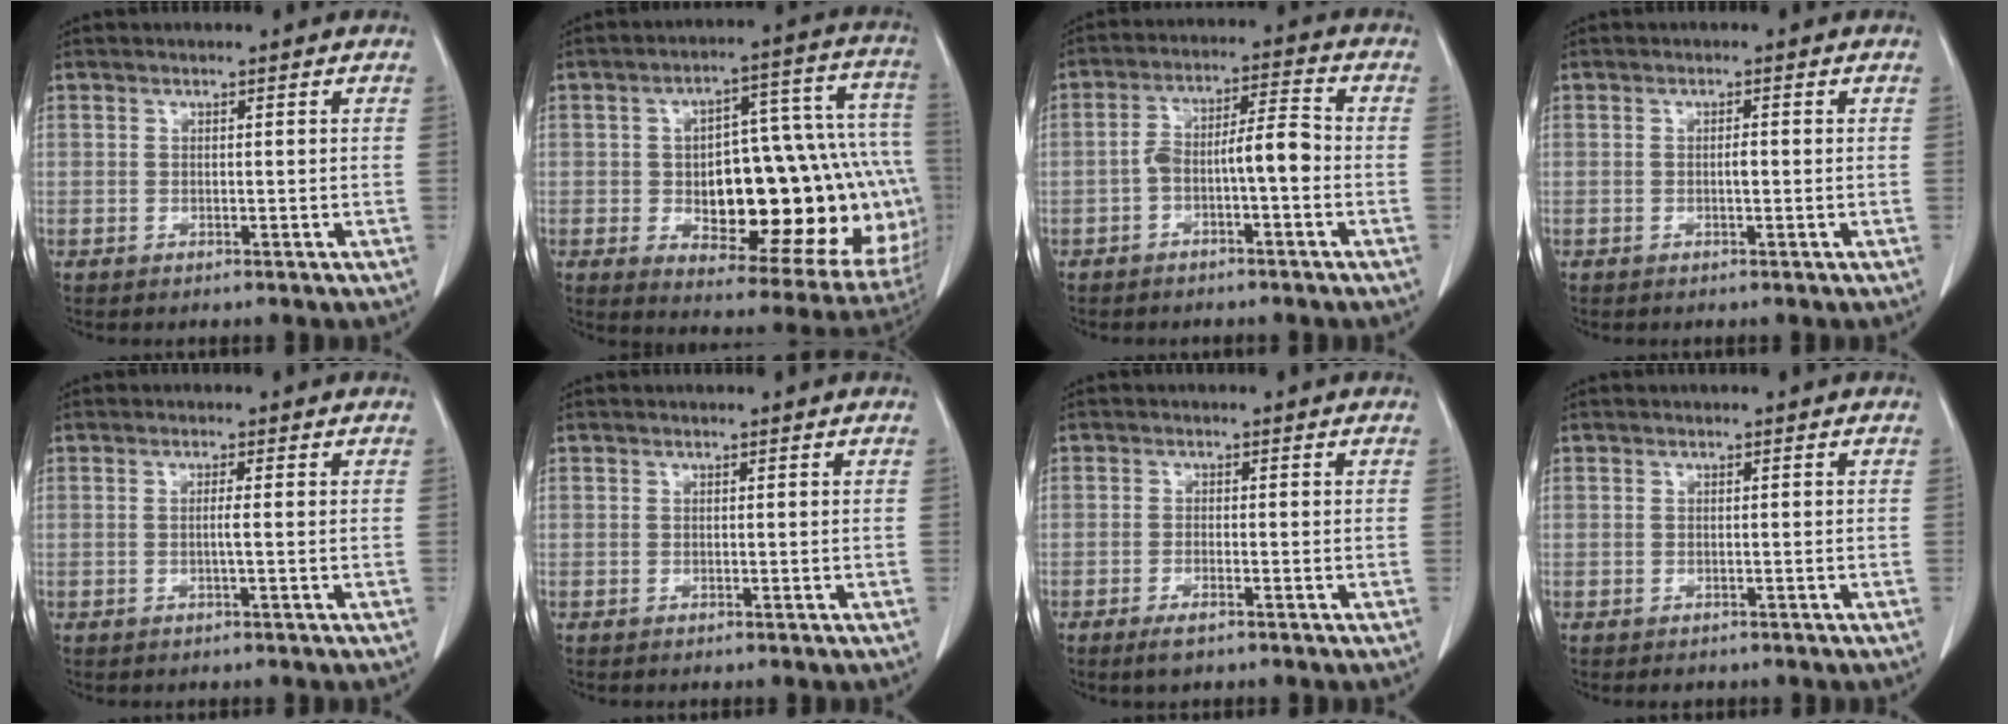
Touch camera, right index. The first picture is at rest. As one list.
[{"total": 30.1, "force": [-3.8, 11.1, 27.7], "torque": [-0.319, 0.048, -0.026]}, {"total": 6.8, "force": [-2.1, 1.5, 6.3], "torque": [-0.114, 0.030, -0.034]}, {"total": 1.1, "force": [-0.1, 0.3, 1.1], "torque": [-0.021, 0.001, -0.003]}, {"total": 1.4, "force": [-0.2, -0.2, 1.4], "torque": [-0.027, -0.001, -0.004]}, {"total": 0.0}, {"total": 2.5, "force": [-1.7, 0.6, 1.7], "torque": [-0.038, -0.003, -0.026]}, {"total": 1.2, "force": [-0.8, 0.8, 0.1], "torque": [-0.005, 0.002, -0.009]}]